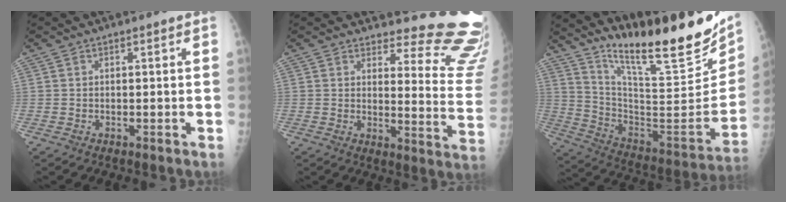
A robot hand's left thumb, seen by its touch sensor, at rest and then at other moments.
{"total": 16.3, "force": [15.7, 3.1, 3.1], "torque": [0.007, -0.183, 0.153]}
{"total": 28.9, "force": [20.5, 6.3, 19.3], "torque": [-0.269, -0.105, 0.321]}